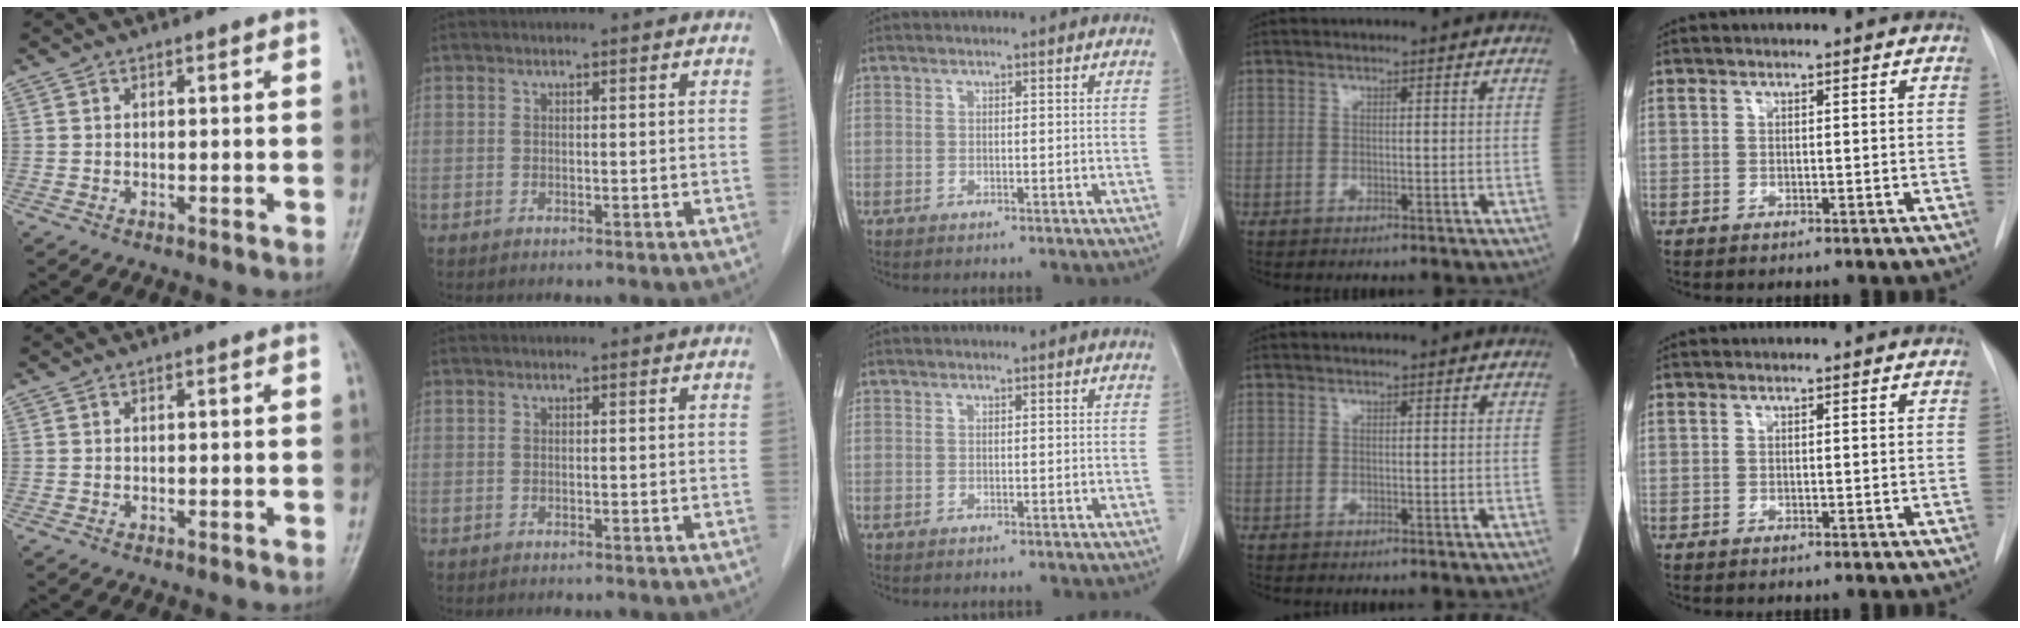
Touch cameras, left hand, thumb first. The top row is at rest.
{}